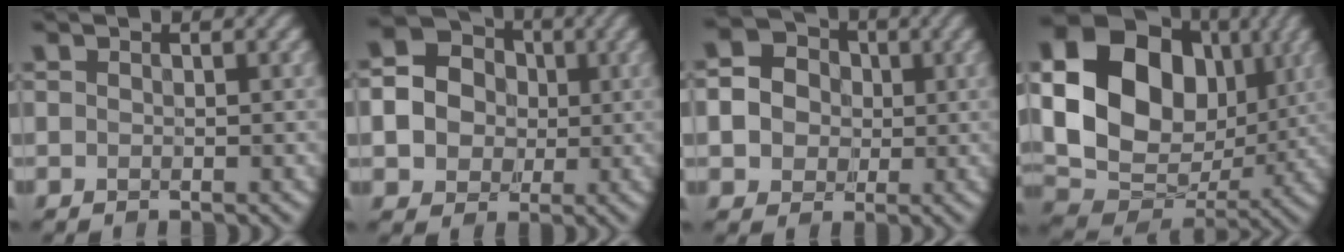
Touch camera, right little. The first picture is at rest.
{"total": 6.8, "force": [-0.2, 6.3, 2.7], "torque": [-0.060, 0.020, -0.013]}
{"total": 4.6, "force": [-0.4, 4.2, 1.9], "torque": [-0.049, 0.012, -0.016]}
{"total": 18.8, "force": [3.2, 14.7, 11.3], "torque": [-0.232, 0.018, 0.065]}